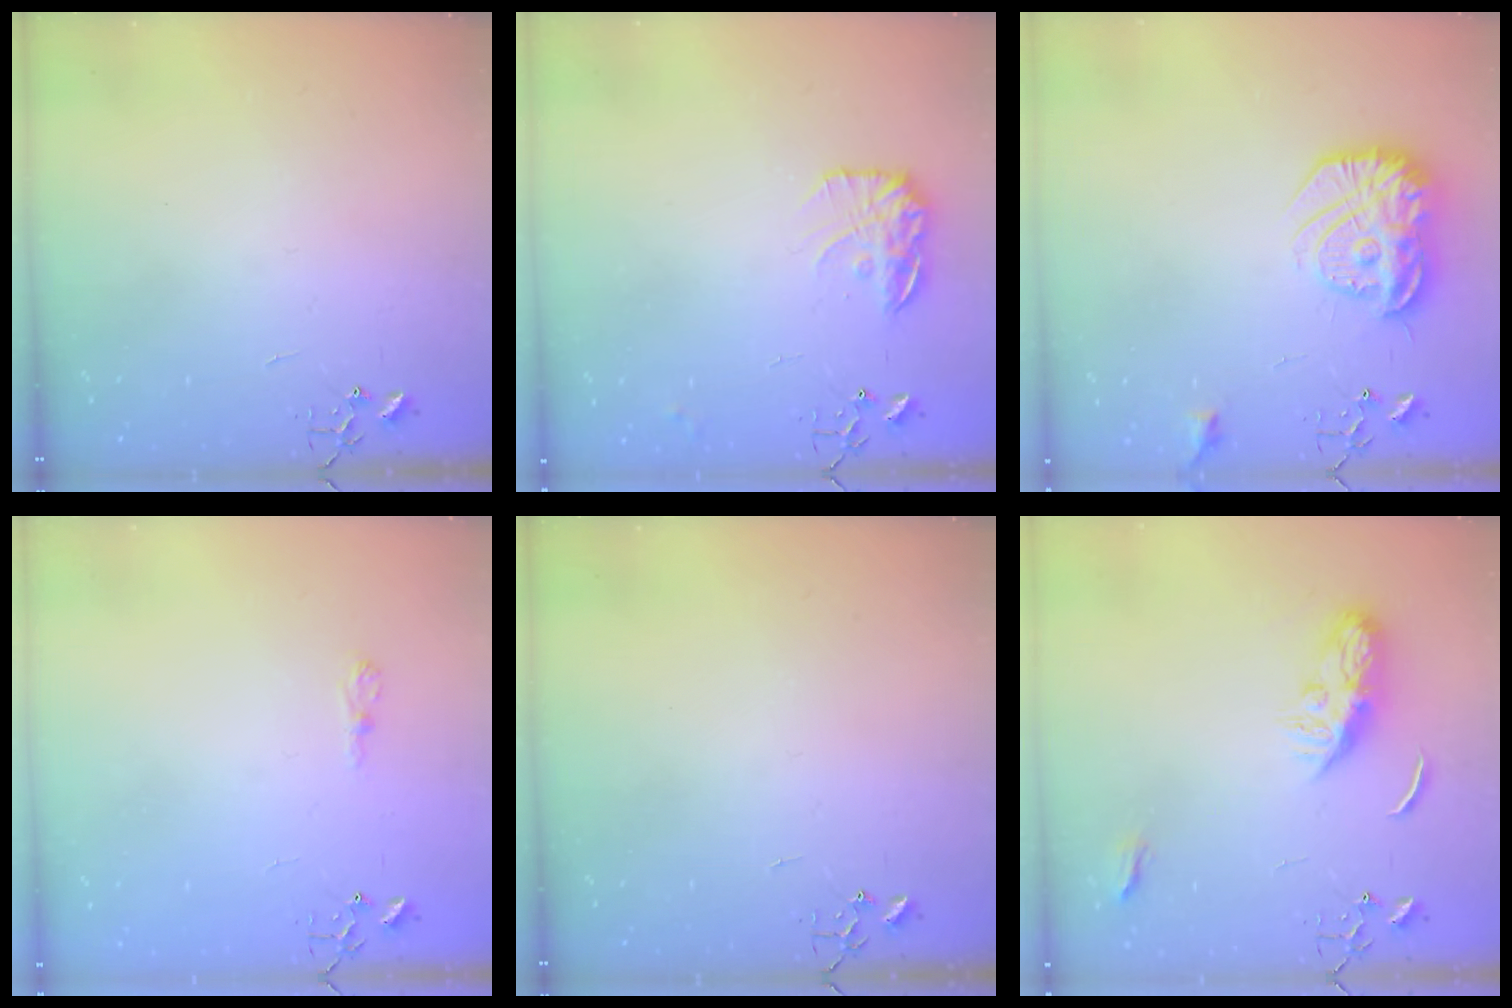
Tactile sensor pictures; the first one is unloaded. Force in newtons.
{"total": 13.3, "press": 13.3, "slide": 0.8}
{"total": 17.6, "press": 17.6, "slide": 1.3}
{"total": 6.0, "press": 6.0, "slide": 0.7}
{"total": 0.0}
{"total": 8.7, "press": 8.7, "slide": 0.4}